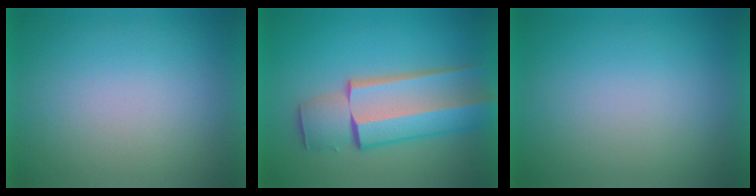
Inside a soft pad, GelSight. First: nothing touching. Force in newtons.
{"total": 7.5}
{"total": 1.3}